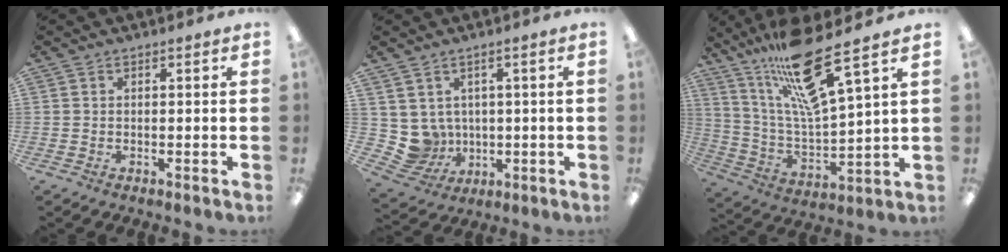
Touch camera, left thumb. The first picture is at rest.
{"total": 6.0, "force": [2.1, 5.6, 0.7], "torque": [-0.045, -0.021, 0.049]}
{"total": 20.0, "force": [14.4, 3.9, 13.4], "torque": [-0.249, -0.074, 0.238]}